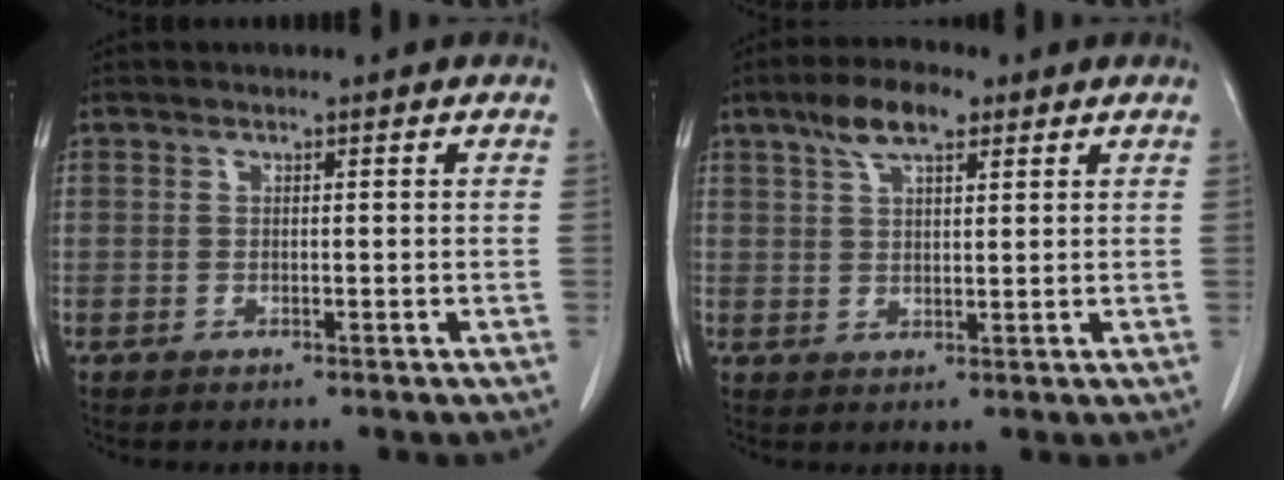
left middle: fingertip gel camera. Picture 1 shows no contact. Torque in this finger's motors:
{"motor_torque": [0.31, -0.19, -0.06, 0.01]}